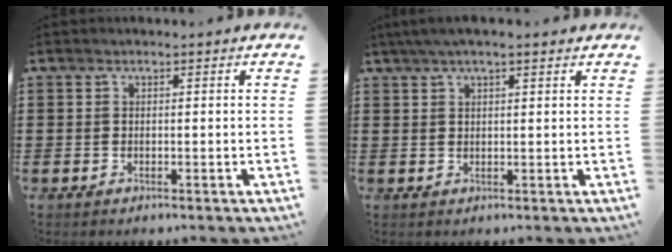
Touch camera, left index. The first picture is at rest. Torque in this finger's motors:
{"motor_torque": [1.59, -0.55, 0.53, 0.18]}